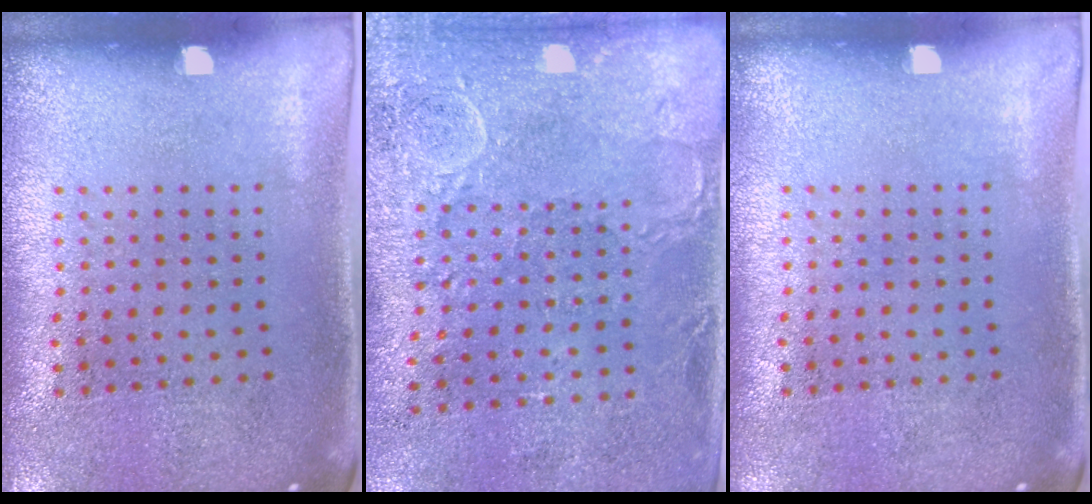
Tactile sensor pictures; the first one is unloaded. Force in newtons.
{"total": 3.0, "press": 2.2, "slide": 2.0}
{"total": 0.0}